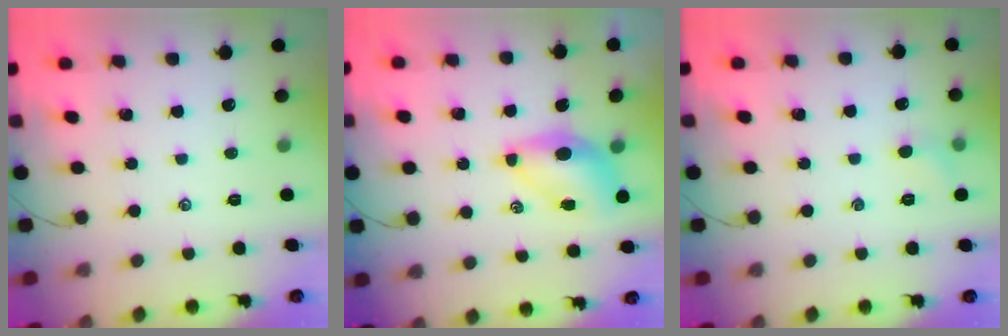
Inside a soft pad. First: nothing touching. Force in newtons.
{"total": 6.6, "press": 6.5, "slide": 1.3}
{"total": 4.0, "press": 3.8, "slide": 1.2}